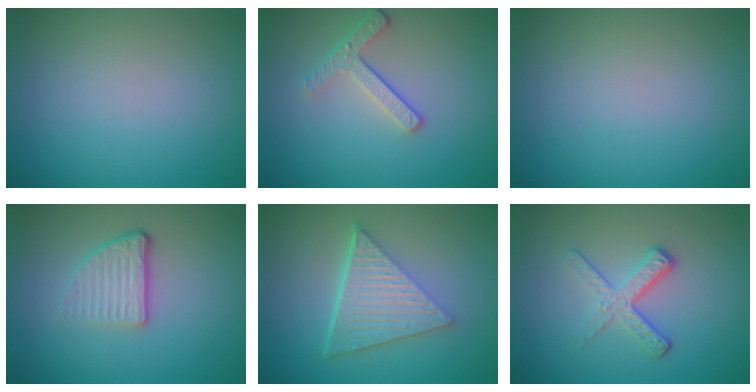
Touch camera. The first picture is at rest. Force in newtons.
{"total": 2.4, "press": 2.3, "slide": 0.9}
{"total": 0.0}
{"total": 3.8, "press": 2.4, "slide": 2.9}
{"total": 6.6, "press": 4.5, "slide": 4.8}
{"total": 3.5, "press": 2.3, "slide": 2.7}